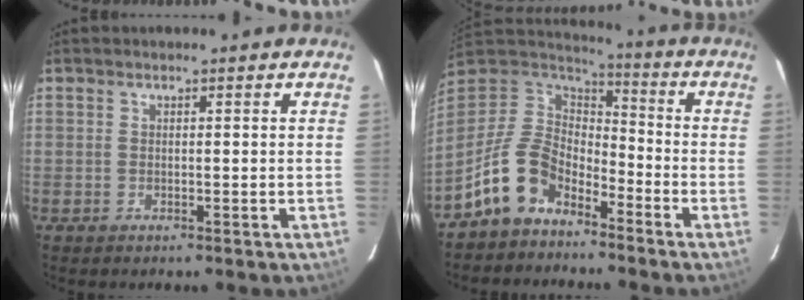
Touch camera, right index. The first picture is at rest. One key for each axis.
{"total": 12.6, "fx": -7.9, "fy": 7.5, "fz": 6.3, "tx": -0.145, "ty": 0.020, "tz": -0.146}